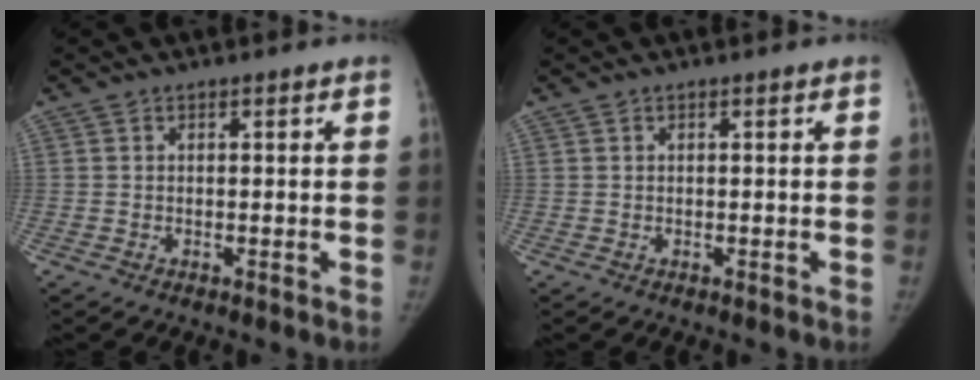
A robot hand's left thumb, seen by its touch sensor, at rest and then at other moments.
{"total": 0.0}